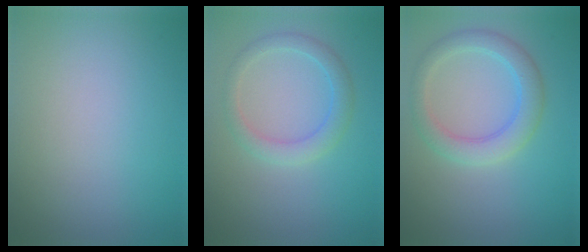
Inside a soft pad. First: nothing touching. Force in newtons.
{"total": 2.4, "press": 2.4, "slide": 0.1}
{"total": 3.4, "press": 3.4, "slide": 0.1}